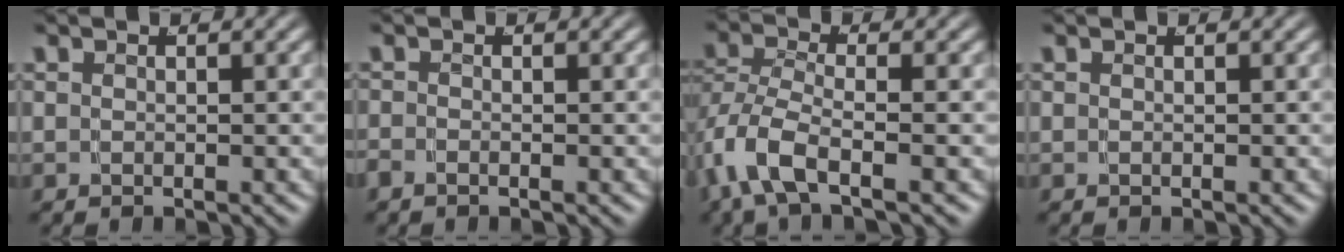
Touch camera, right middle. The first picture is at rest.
{"total": 1.0, "force": [-0.6, 0.7, 0.3], "torque": [-0.010, -0.004, -0.015]}
{"total": 4.0, "force": [-1.5, 2.0, 3.2], "torque": [-0.093, -0.015, -0.019]}
{"total": 0.0}